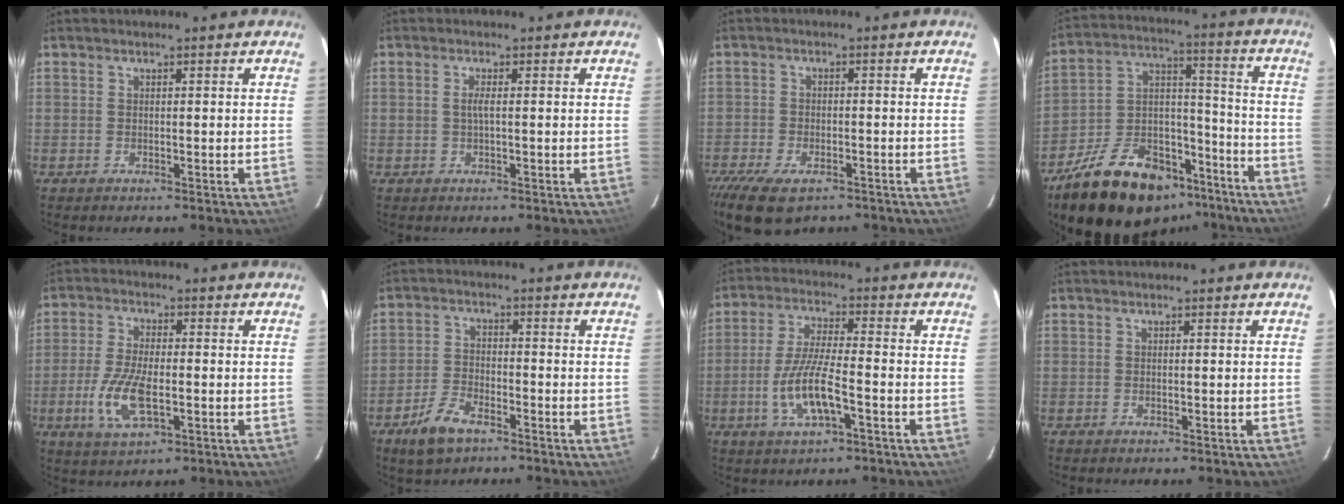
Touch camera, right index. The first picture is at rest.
{"total": 1.4, "force": [-0.1, 0.2, 1.4], "torque": [-0.028, 0.001, -0.003]}
{"total": 10.3, "force": [-7.3, 4.7, 5.6], "torque": [-0.135, -0.030, -0.124]}
{"total": 25.7, "force": [-18.6, 12.3, 12.7], "torque": [-0.242, 0.038, -0.271]}
{"total": 9.8, "force": [-2.7, 4.0, 8.6], "torque": [-0.185, -0.008, -0.050]}
{"total": 7.2, "force": [-4.9, 3.3, 4.2], "torque": [-0.106, -0.004, -0.093]}
{"total": 9.7, "force": [-3.6, 2.3, 8.7], "torque": [-0.180, -0.007, -0.068]}
{"total": 0.0}